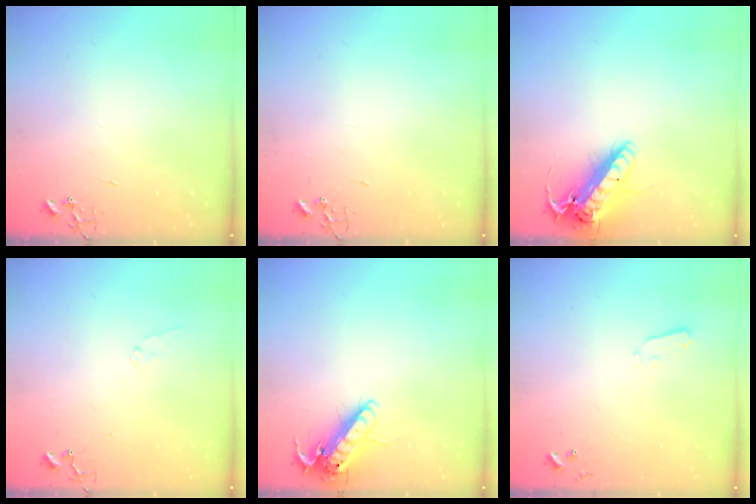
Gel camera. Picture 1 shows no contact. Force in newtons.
{"total": 0.0}
{"total": 18.3, "press": 18.0, "slide": 3.3}
{"total": 6.8, "press": 6.8, "slide": 0.7}
{"total": 13.8, "press": 13.6, "slide": 2.3}
{"total": 4.6, "press": 4.5, "slide": 0.9}